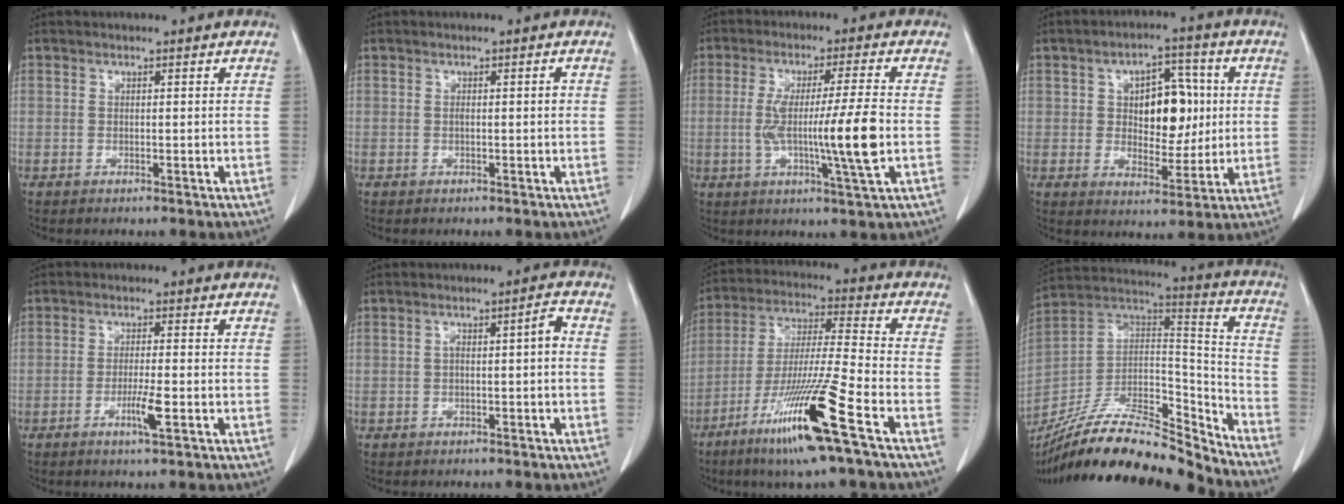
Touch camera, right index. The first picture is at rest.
{"total": 1.4, "force": [-0.2, 0.1, 1.4], "torque": [-0.021, 0.001, -0.002]}
{"total": 11.4, "force": [-1.4, -0.7, 11.3], "torque": [-0.206, -0.010, -0.026]}
{"total": 10.2, "force": [1.5, 5.5, 8.4], "torque": [-0.124, 0.017, 0.032]}
{"total": 3.9, "force": [-1.7, -0.1, 3.5], "torque": [-0.066, -0.006, -0.032]}
{"total": 3.0, "force": [-0.5, 0.5, 2.9], "torque": [-0.045, 0.013, -0.006]}
{"total": 16.1, "force": [-8.7, -1.0, 13.6], "torque": [-0.280, -0.039, -0.164]}
{"total": 25.5, "force": [-22.6, 4.4, 10.9], "torque": [-0.192, 0.018, -0.378]}